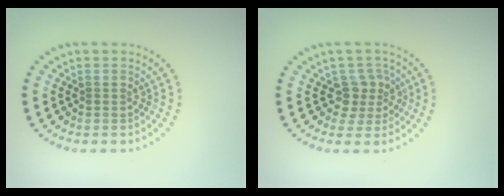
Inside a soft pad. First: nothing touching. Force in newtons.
{"total": 2.6, "press": 2.1, "slide": 1.5}